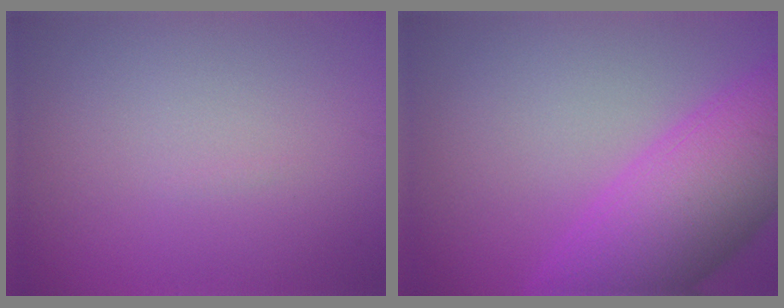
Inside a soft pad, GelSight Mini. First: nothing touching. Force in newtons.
{"total": 10.6, "press": 10.6, "slide": 0.3}